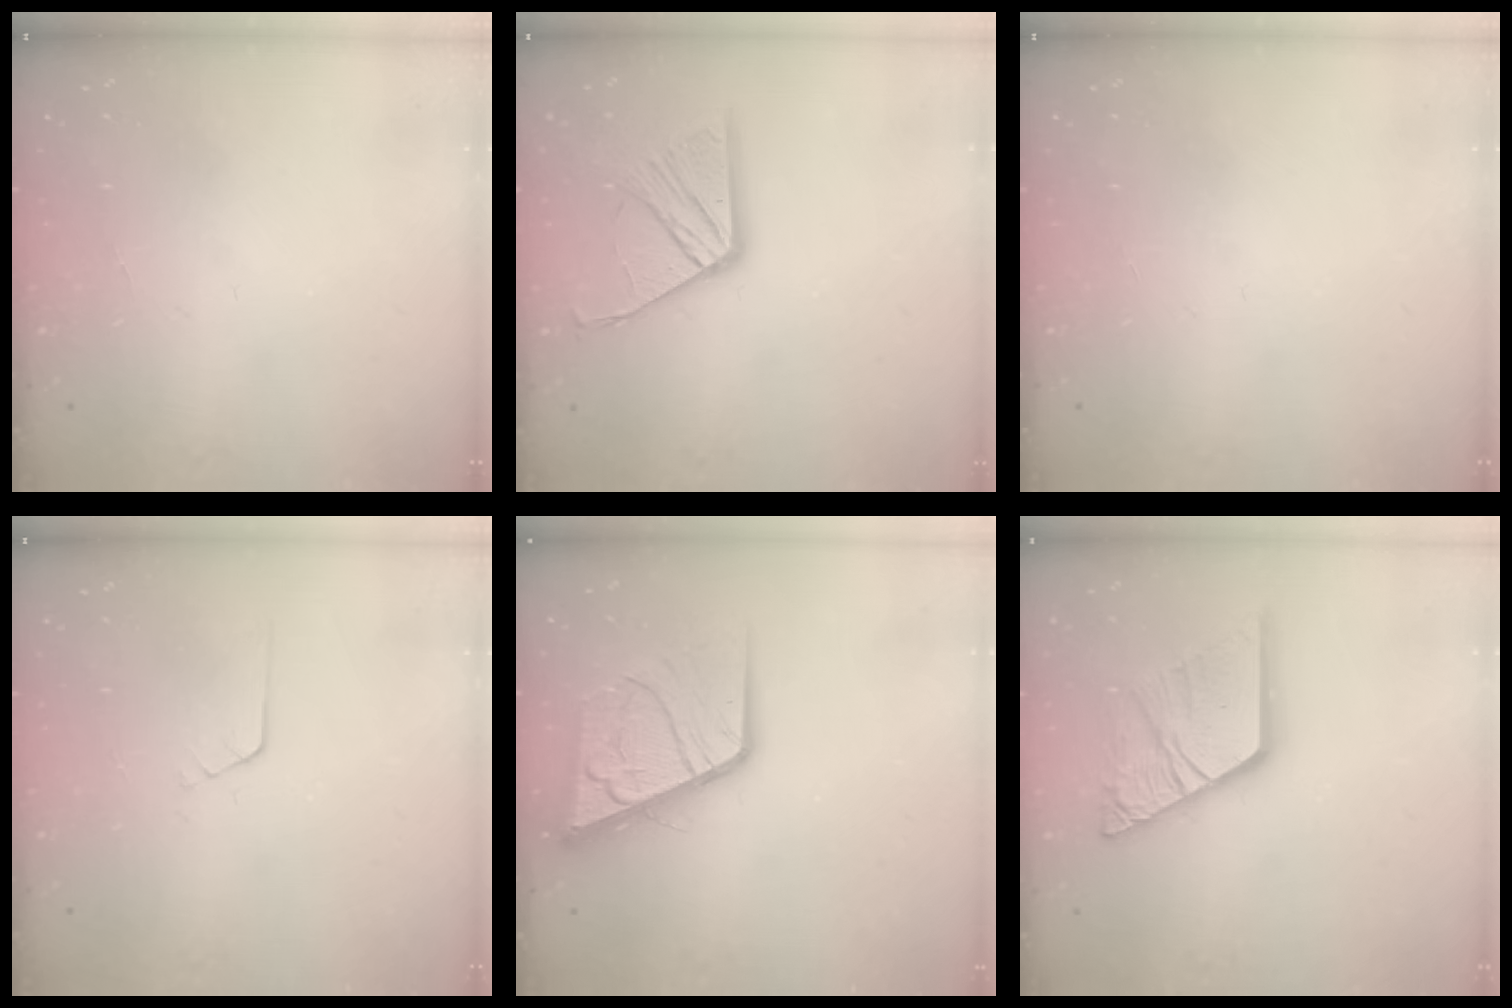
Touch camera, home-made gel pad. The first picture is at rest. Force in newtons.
{"total": 12.2, "press": 12.2, "slide": 0.9}
{"total": 0.0}
{"total": 3.3, "press": 3.3, "slide": 0.3}
{"total": 16.8, "press": 16.7, "slide": 2.0}
{"total": 18.0, "press": 17.9, "slide": 1.9}